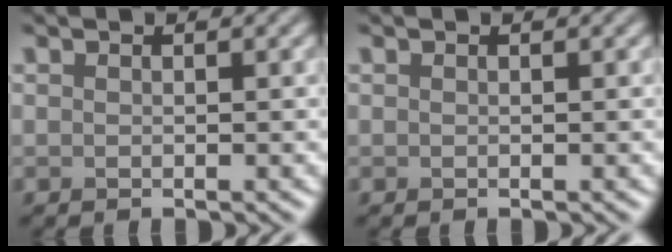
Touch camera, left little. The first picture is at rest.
{"total": 0.0}